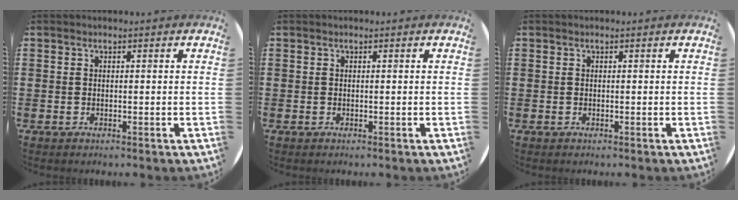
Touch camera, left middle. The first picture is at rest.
{"total": 0.0}
{"total": 0.0}